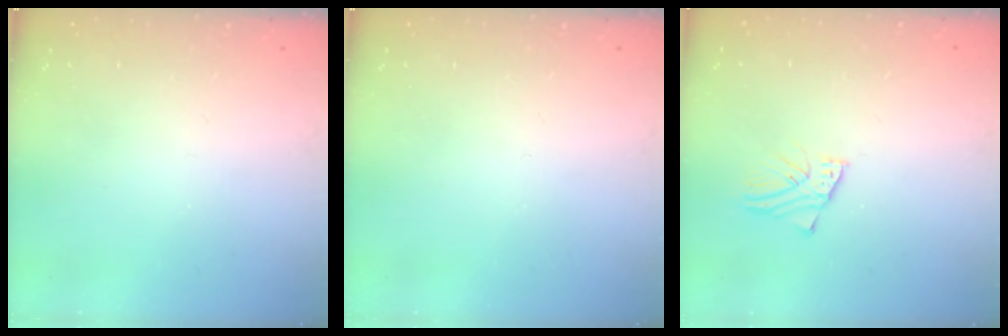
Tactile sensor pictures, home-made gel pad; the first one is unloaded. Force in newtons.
{"total": 0.0}
{"total": 2.5, "press": 2.5, "slide": 0.2}